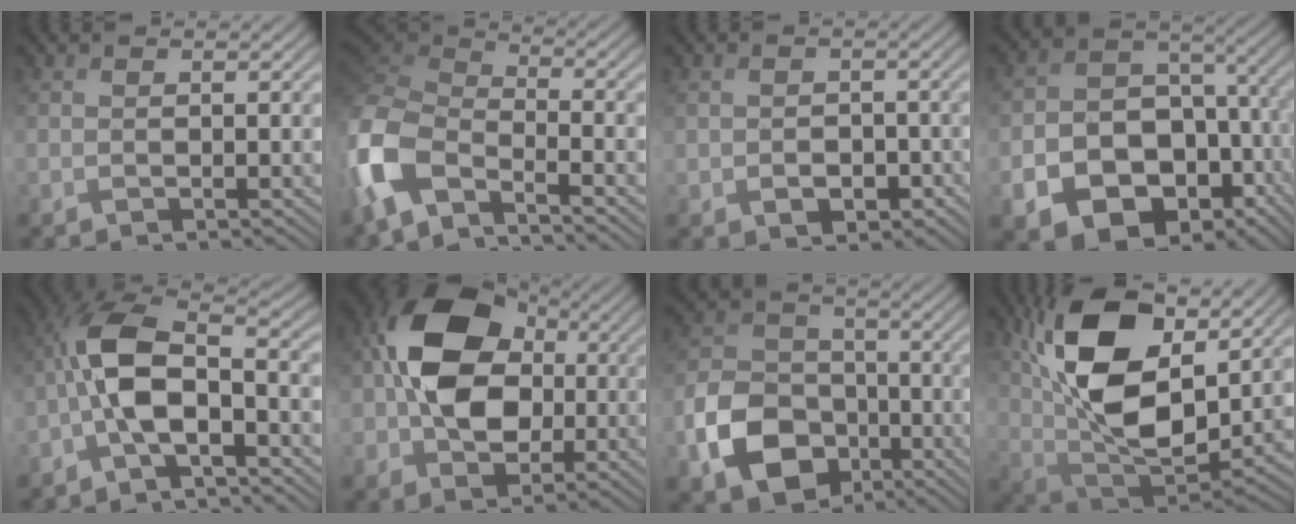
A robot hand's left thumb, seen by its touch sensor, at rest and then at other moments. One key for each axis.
{"total": 11.0, "fx": -6.7, "fy": 4.8, "fz": 7.3, "tx": -0.190, "ty": -0.016, "tz": -0.152}
{"total": 3.3, "fx": -1.0, "fy": 2.6, "fz": 1.8, "tx": -0.036, "ty": -0.014, "tz": -0.013}
{"total": 18.0, "fx": -6.6, "fy": 13.8, "fz": 9.5, "tx": -0.189, "ty": -0.047, "tz": -0.085}
{"total": 8.8, "fx": -2.6, "fy": 3.6, "fz": 7.5, "tx": -0.152, "ty": 0.017, "tz": -0.065}
{"total": 13.1, "fx": 0.5, "fy": 9.5, "fz": 9.0, "tx": -0.165, "ty": 0.018, "tz": -0.007}
{"total": 11.5, "fx": -4.7, "fy": 8.5, "fz": 6.1, "tx": -0.145, "ty": -0.018, "tz": -0.098}
{"total": 17.3, "fx": 6.5, "fy": 9.1, "fz": 13.2, "tx": -0.283, "ty": 0.008, "tz": 0.120}